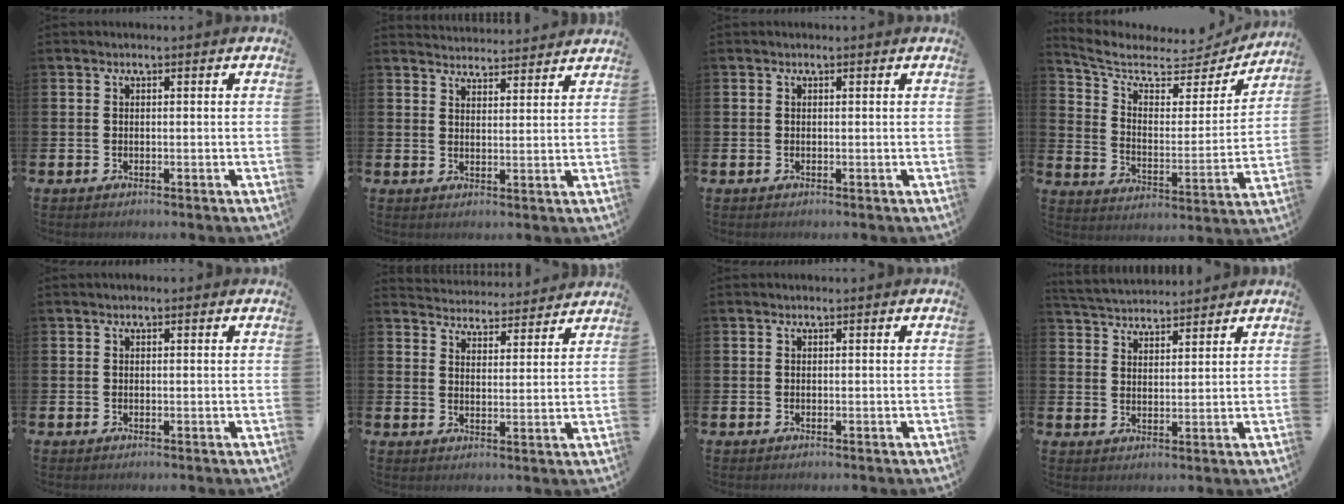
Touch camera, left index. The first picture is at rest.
{"total": 3.8, "force": [3.8, 0.3, -0.4], "torque": [0.002, -0.027, 0.068]}
{"total": 0.0}
{"total": 7.2, "force": [6.1, 2.9, 2.5], "torque": [-0.086, -0.044, 0.098]}
{"total": 0.0}
{"total": 4.5, "force": [4.4, 0.7, -0.4], "torque": [-0.005, -0.039, 0.077]}
{"total": 0.0}
{"total": 4.1, "force": [4.1, 0.6, -0.1], "torque": [-0.020, -0.021, 0.075]}